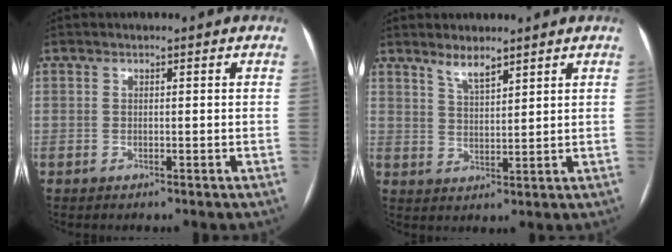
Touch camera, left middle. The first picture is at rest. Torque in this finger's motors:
{"motor_torque": [0.58, -0.52, 0.03, 0.02]}